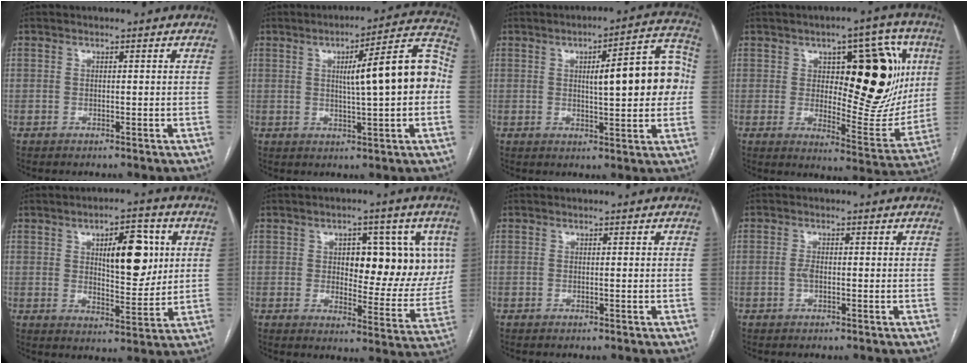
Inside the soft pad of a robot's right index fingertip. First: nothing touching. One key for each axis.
{"total": 13.0, "fx": 0.8, "fy": 1.6, "fz": 12.9, "tx": -0.170, "ty": 0.036, "tz": 0.010}
{"total": 12.7, "fx": 1.1, "fy": 3.0, "fz": 12.3, "tx": -0.154, "ty": 0.034, "tz": 0.016}
{"total": 19.5, "fx": 4.6, "fy": 7.7, "fz": 17.3, "tx": -0.215, "ty": 0.018, "tz": 0.073}
{"total": 10.7, "fx": 3.1, "fy": 3.8, "fz": 9.5, "tx": -0.139, "ty": 0.006, "tz": 0.052}
{"total": 13.0, "fx": 3.1, "fy": 6.2, "fz": 11.0, "tx": -0.126, "ty": 0.012, "tz": 0.047}
{"total": 0.0}
{"total": 1.3, "fx": -0.3, "fy": 0.6, "fz": 1.1, "tx": -0.024, "ty": 0.002, "tz": -0.006}